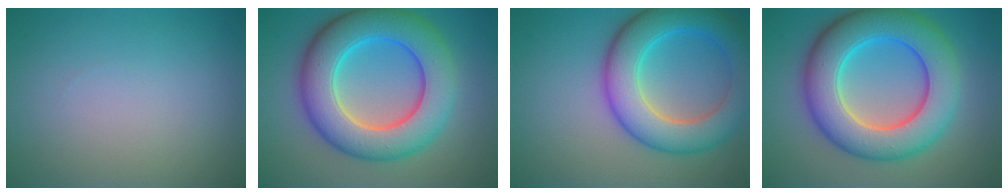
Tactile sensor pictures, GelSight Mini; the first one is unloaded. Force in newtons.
{"total": 10.8, "press": 10.7, "slide": 0.4}
{"total": 8.6, "press": 8.6, "slide": 0.1}
{"total": 10.8, "press": 10.7, "slide": 0.4}